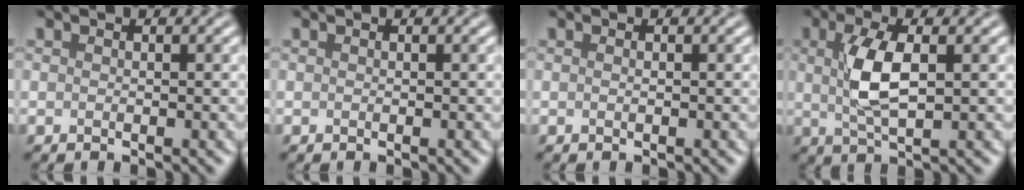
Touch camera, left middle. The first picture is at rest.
{"total": 0.0}
{"total": 0.0}
{"total": 4.4, "force": [0.8, 1.6, 4.1], "torque": [-0.092, 0.003, 0.015]}